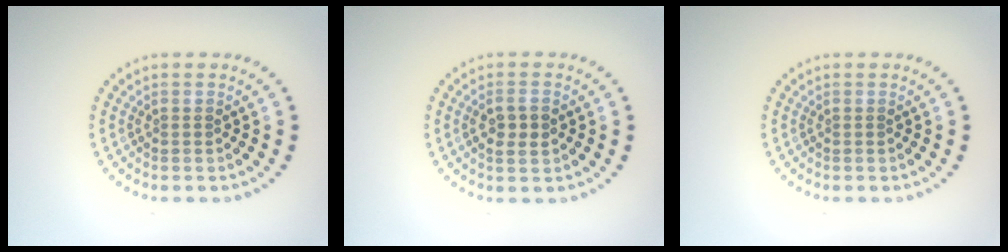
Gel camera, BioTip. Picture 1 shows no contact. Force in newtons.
{"total": 2.3, "press": 2.3, "slide": 0.4}
{"total": 0.0}